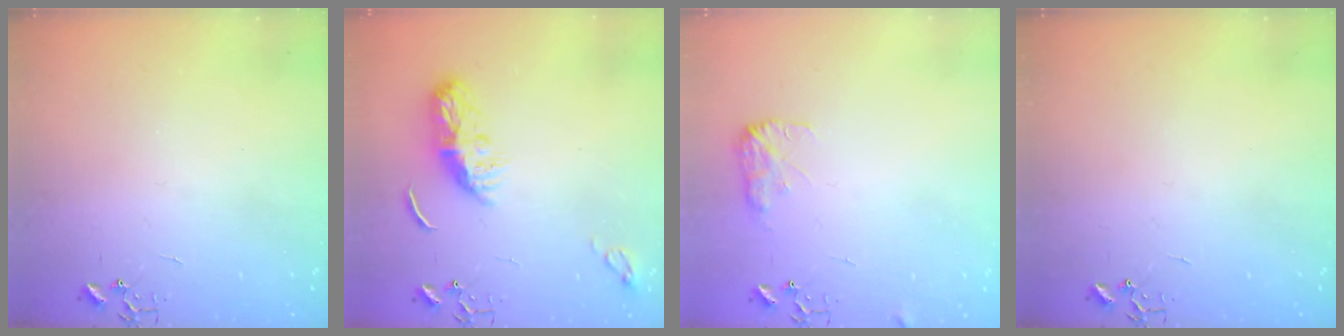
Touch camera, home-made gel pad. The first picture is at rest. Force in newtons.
{"total": 9.1, "press": 9.1, "slide": 0.2}
{"total": 8.3, "press": 8.3, "slide": 0.2}
{"total": 0.0}